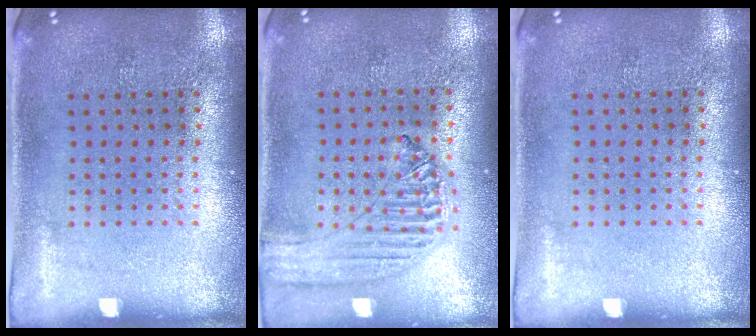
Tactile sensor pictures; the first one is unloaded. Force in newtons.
{"total": 1.3, "press": 1.3, "slide": 0.2}
{"total": 0.0}